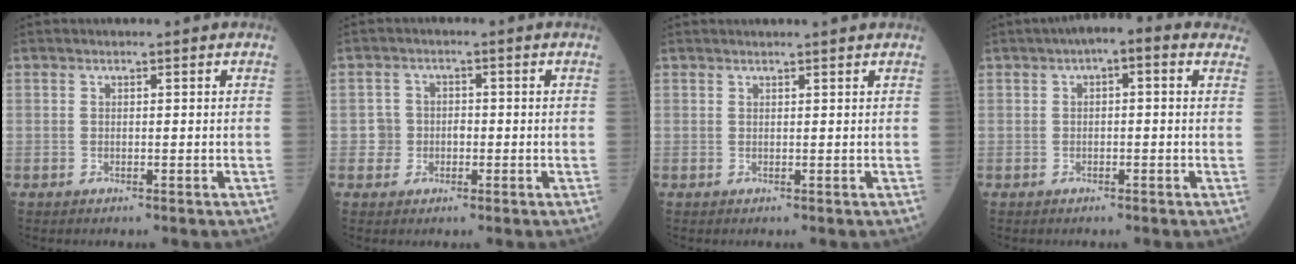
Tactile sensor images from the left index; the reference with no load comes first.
{"total": 2.9, "force": [-0.8, 2.7, 0.3], "torque": [0.004, 0.011, -0.016]}
{"total": 3.6, "force": [3.4, -0.1, 1.2], "torque": [-0.014, 0.022, 0.039]}
{"total": 5.2, "force": [2.5, 1.7, 4.3], "torque": [-0.053, 0.036, 0.022]}